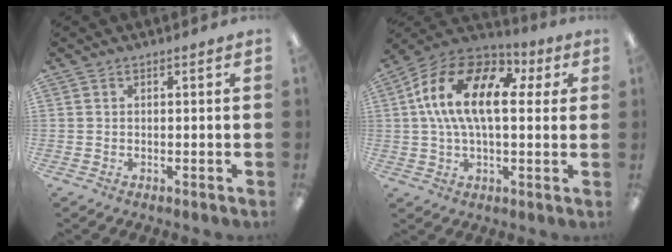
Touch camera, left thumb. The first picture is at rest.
{"total": 19.0, "force": [4.6, 9.6, 15.7], "torque": [-0.319, 0.002, 0.068]}